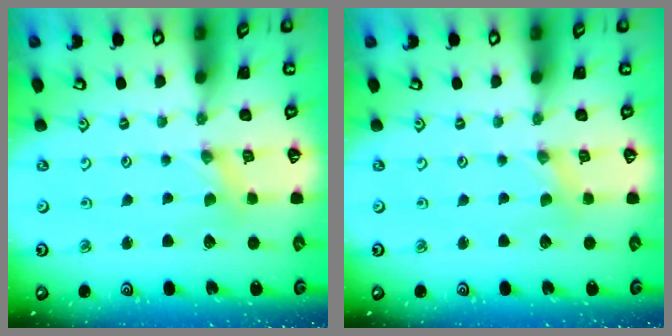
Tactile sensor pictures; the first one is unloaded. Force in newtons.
{"total": 0.0}